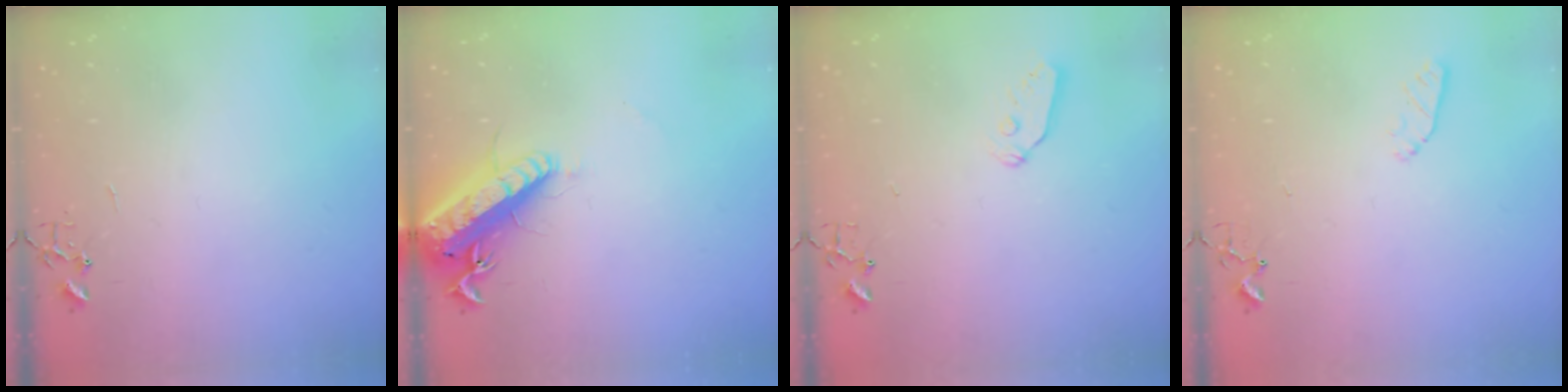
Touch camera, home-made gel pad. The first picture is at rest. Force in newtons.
{"total": 18.4, "press": 18.0, "slide": 4.0}
{"total": 5.6, "press": 5.6, "slide": 0.3}
{"total": 4.3, "press": 4.3, "slide": 0.5}